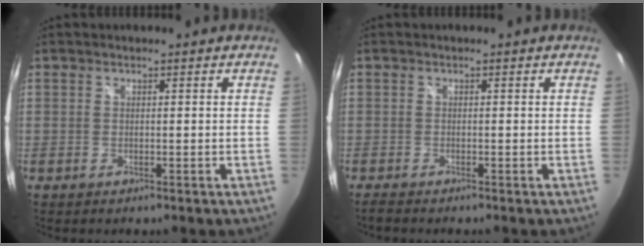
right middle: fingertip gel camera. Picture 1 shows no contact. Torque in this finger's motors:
{"motor_torque": [-0.14, 0.00, -0.02, 0.00]}